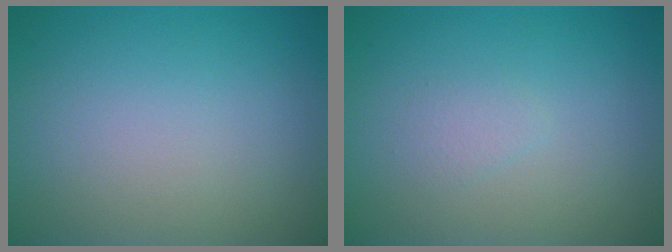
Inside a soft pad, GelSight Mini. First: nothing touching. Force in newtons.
{"total": 0.9, "press": 0.9, "slide": 0.1}